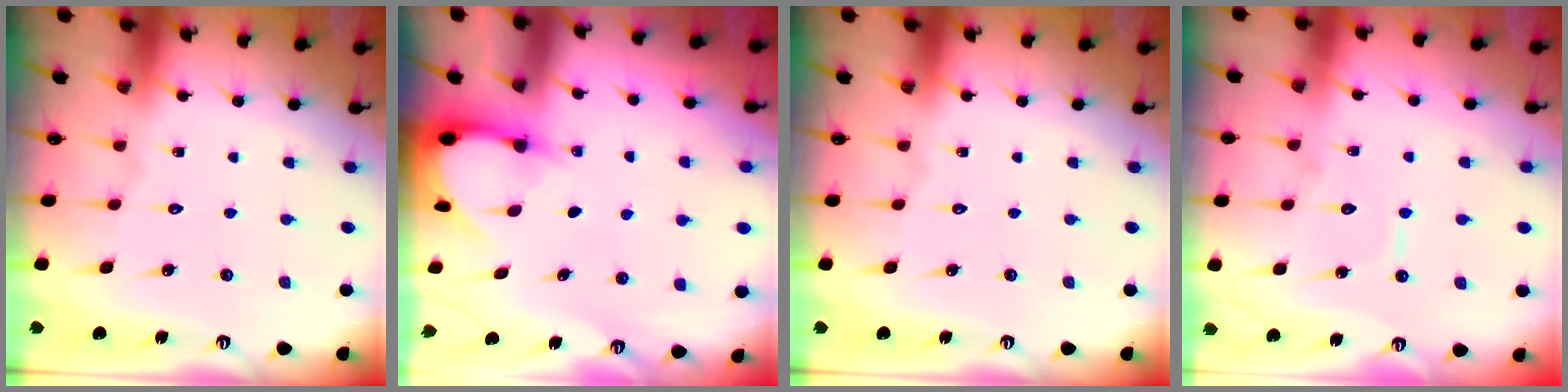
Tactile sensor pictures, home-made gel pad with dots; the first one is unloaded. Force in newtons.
{"total": 2.9, "press": 2.9, "slide": 0.3}
{"total": 0.0}
{"total": 5.1, "press": 5.1, "slide": 0.4}